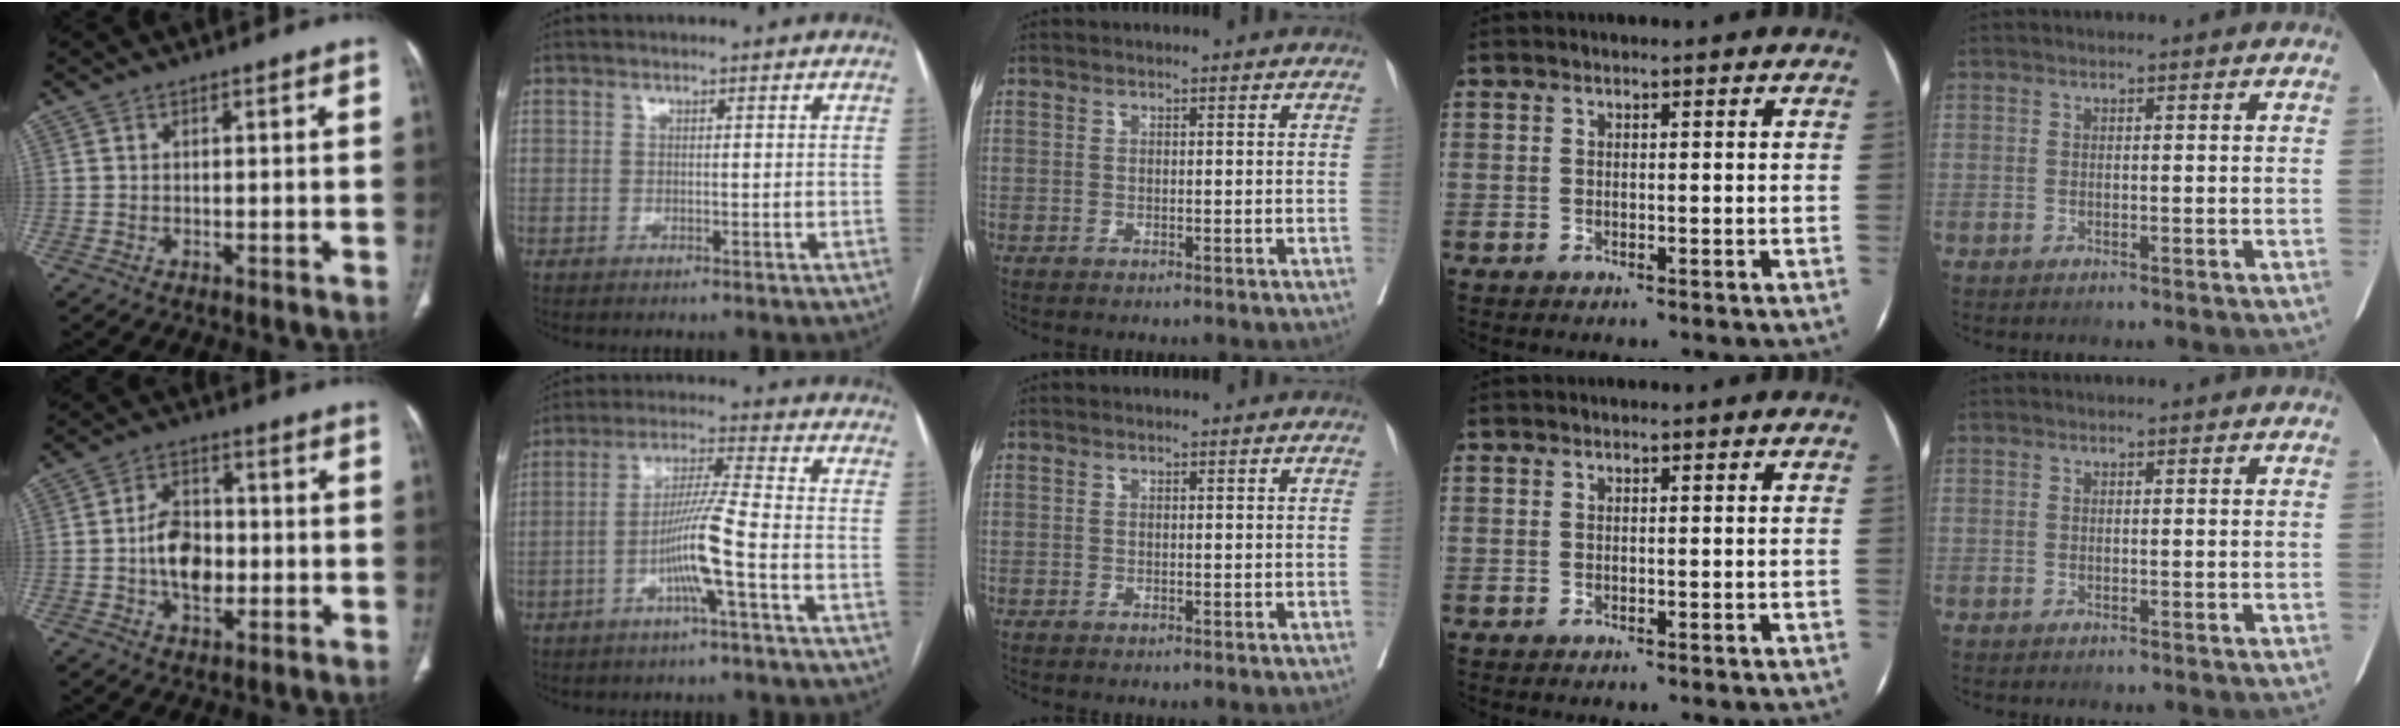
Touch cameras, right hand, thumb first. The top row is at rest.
{"thumb": {"total": 9.2, "force": [-1.1, 6.1, 6.8], "torque": [-0.096, 0.012, -0.023]}, "index": {"total": 8.6, "force": [-3.1, -0.9, 8.0], "torque": [-0.156, 0.003, -0.061]}}